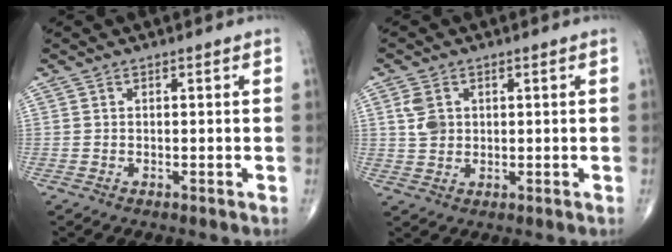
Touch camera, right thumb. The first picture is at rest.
{"total": 3.9, "force": [1.2, 3.0, 2.3], "torque": [-0.032, -0.001, 0.026]}